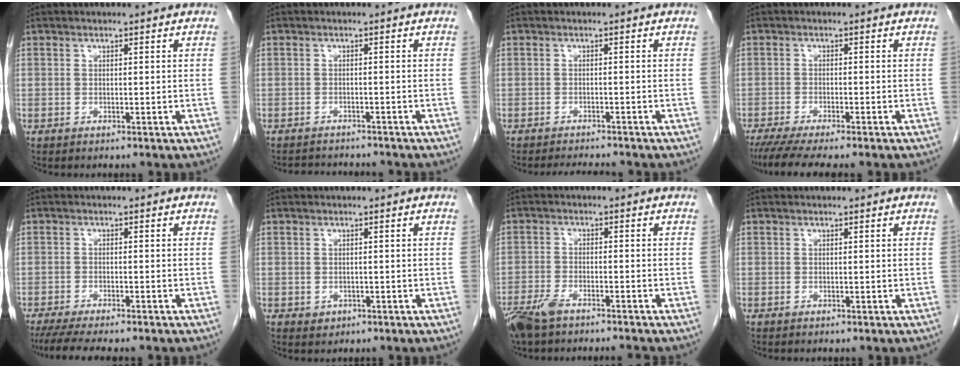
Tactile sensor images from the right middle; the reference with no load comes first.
{"total": 5.0, "force": [-4.8, 0.9, 1.0], "torque": [-0.012, -0.007, -0.070]}
{"total": 4.1, "force": [-3.9, 0.3, 1.1], "torque": [-0.015, -0.009, -0.057]}
{"total": 8.1, "force": [-6.8, 0.3, 4.5], "torque": [-0.061, -0.018, -0.107]}
{"total": 9.1, "force": [-7.6, 1.0, 4.9], "torque": [-0.068, -0.014, -0.115]}
{"total": 1.2, "force": [-0.4, 1.0, 0.4], "torque": [-0.008, 0.002, 0.000]}
{"total": 7.1, "force": [-6.0, 1.2, 3.6], "torque": [-0.071, -0.013, -0.109]}
{"total": 0.0}